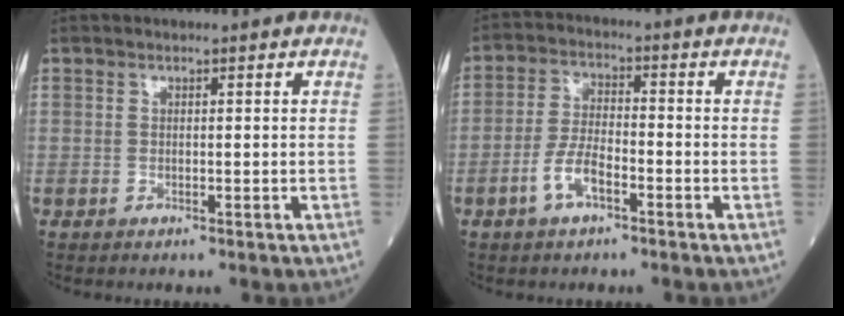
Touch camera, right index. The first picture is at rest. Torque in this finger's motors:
{"motor_torque": [0.01, -0.05, 0.08, 0.06]}